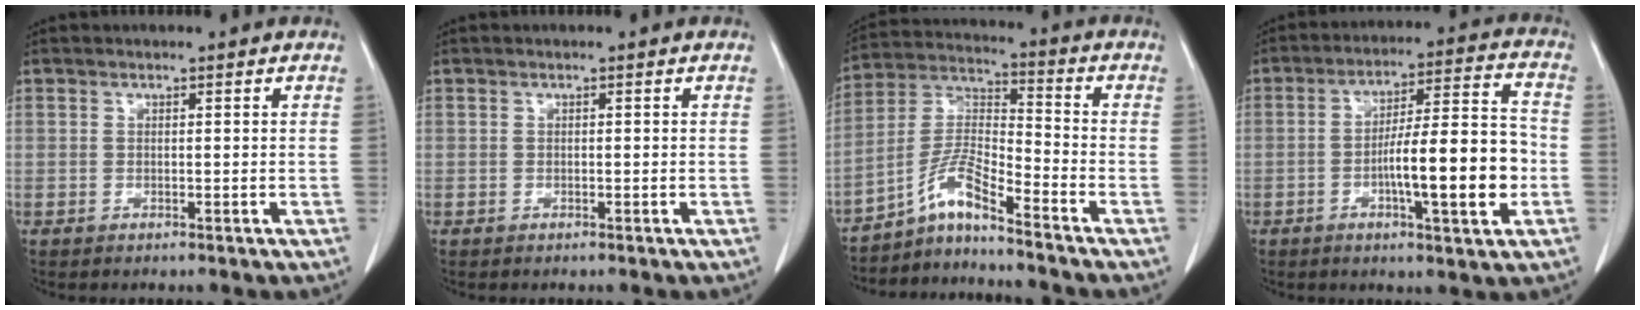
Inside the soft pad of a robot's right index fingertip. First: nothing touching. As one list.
[{"total": 0.0}, {"total": 7.3, "force": [-5.9, -0.2, 4.3], "torque": [-0.099, 0.006, -0.115]}, {"total": 13.9, "force": [-3.2, 1.6, 13.4], "torque": [-0.213, 0.012, -0.049]}]